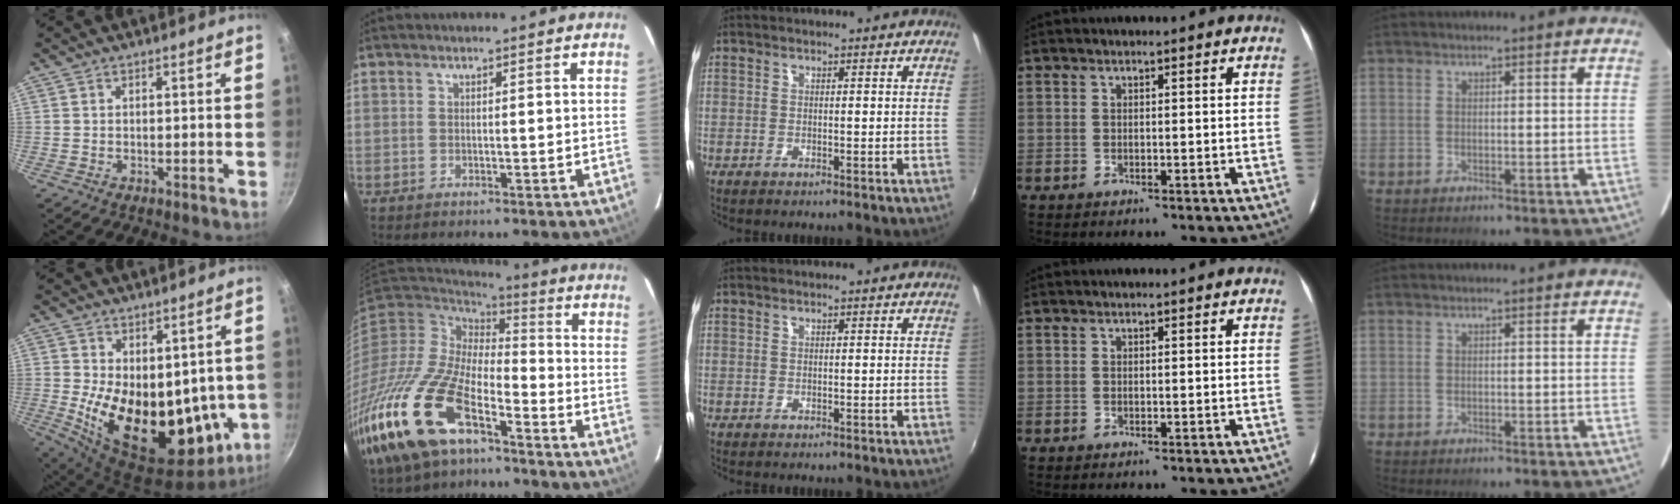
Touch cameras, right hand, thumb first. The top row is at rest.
{"thumb": {"total": 21.0, "force": [0.3, 12.1, 17.1], "torque": [-0.245, -0.047, 0.035]}, "index": {"total": 22.2, "force": [-12.4, 10.3, 15.3], "torque": [-0.341, -0.035, -0.238]}}